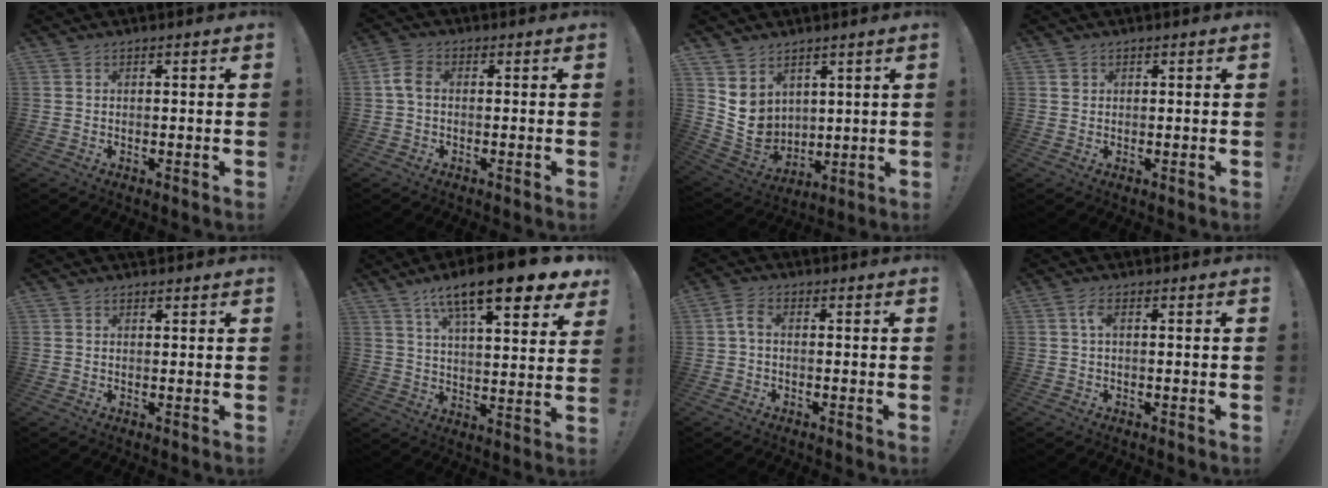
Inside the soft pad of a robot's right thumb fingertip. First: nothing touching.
{"total": 4.5, "force": [0.1, 2.9, 3.5], "torque": [-0.074, 0.008, 0.002]}
{"total": 8.5, "force": [3.3, 7.3, 2.8], "torque": [-0.054, -0.038, 0.074]}
{"total": 1.4, "force": [0.7, 1.2, 0.3], "torque": [0.003, -0.001, 0.012]}
{"total": 1.1, "force": [0.9, 0.5, 0.1], "torque": [0.005, -0.005, 0.017]}
{"total": 16.5, "force": [10.3, 3.6, 12.4], "torque": [-0.201, -0.063, 0.161]}
{"total": 3.4, "force": [-0.1, 1.8, 2.9], "torque": [-0.067, 0.005, -0.004]}
{"total": 2.8, "force": [0.4, 0.8, 2.6], "torque": [-0.054, 0.007, 0.006]}